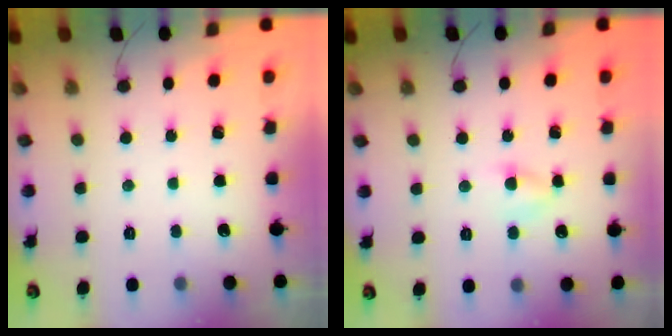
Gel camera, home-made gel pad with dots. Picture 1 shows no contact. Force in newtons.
{"total": 4.4, "press": 4.3, "slide": 1.2}